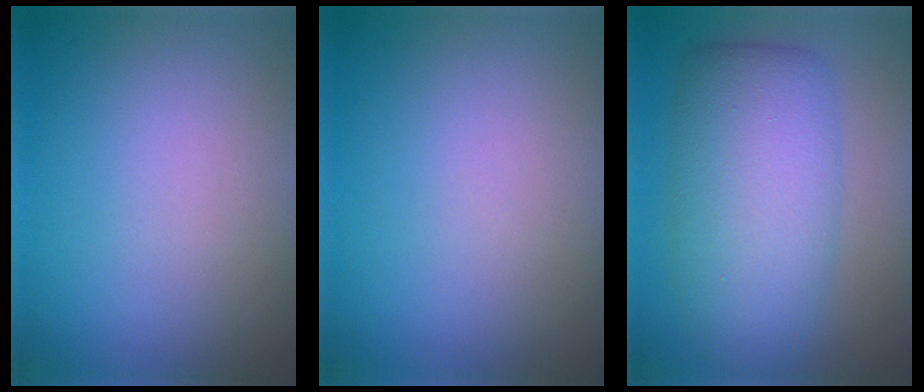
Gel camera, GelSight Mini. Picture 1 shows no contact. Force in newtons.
{"total": 0.0}
{"total": 8.0, "press": 8.0, "slide": 0.1}